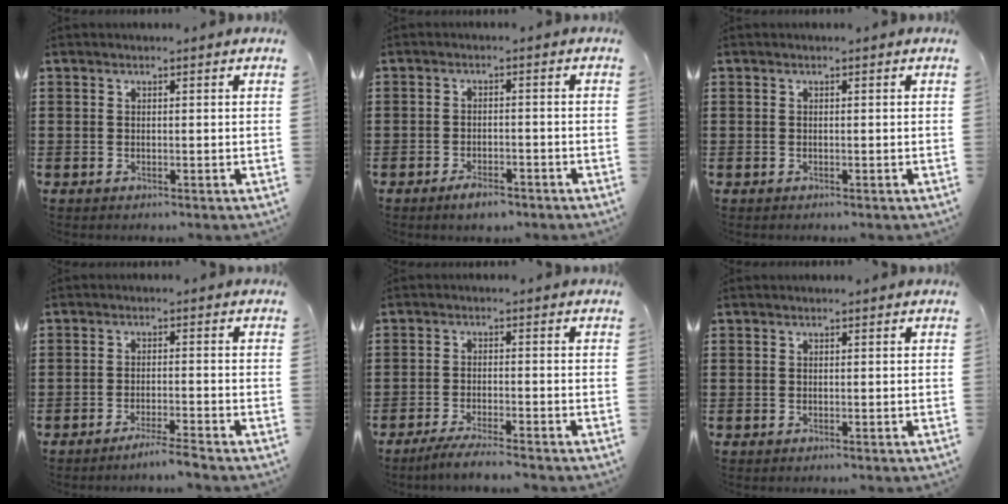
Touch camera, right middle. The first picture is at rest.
{"total": 2.8, "force": [-2.2, 0.8, 1.5], "torque": [-0.026, 0.004, -0.040]}
{"total": 0.0}
{"total": 3.0, "force": [-2.8, -0.4, 1.2], "torque": [-0.018, -0.001, -0.053]}
{"total": 3.3, "force": [-3.1, -0.2, 1.2], "torque": [-0.020, -0.004, -0.060]}
{"total": 0.0}